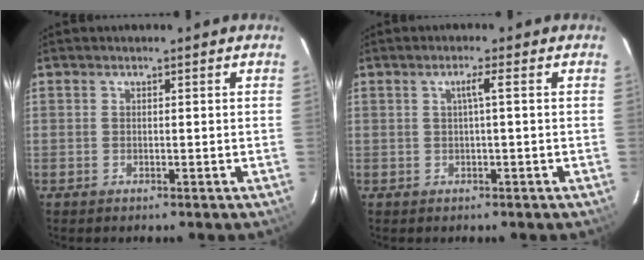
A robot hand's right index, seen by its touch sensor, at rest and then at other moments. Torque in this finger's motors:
{"motor_torque": [0.24, 0.02, 0.16, 0.05]}